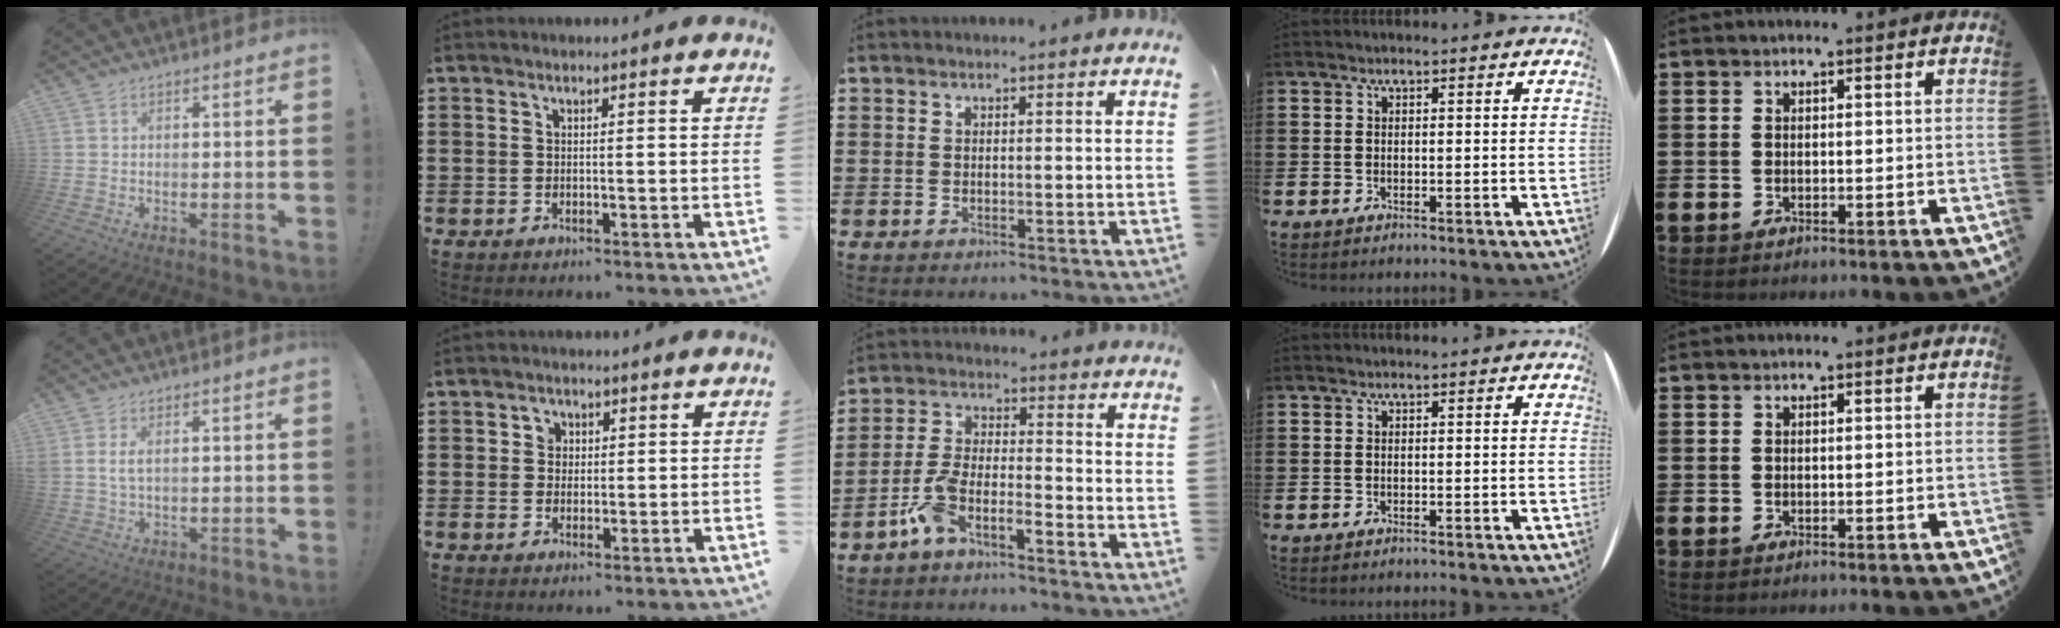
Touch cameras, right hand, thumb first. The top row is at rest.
{"thumb": {"total": 3.7, "force": [1.3, 1.7, 3.1], "torque": [-0.061, 0.001, 0.024]}, "index": {"total": 1.9, "force": [0.3, 1.8, 0.5], "torque": [-0.019, 0.009, 0.003]}, "middle": {"total": 5.7, "force": [-4.7, 0.9, 3.1], "torque": [-0.088, -0.008, -0.098]}}